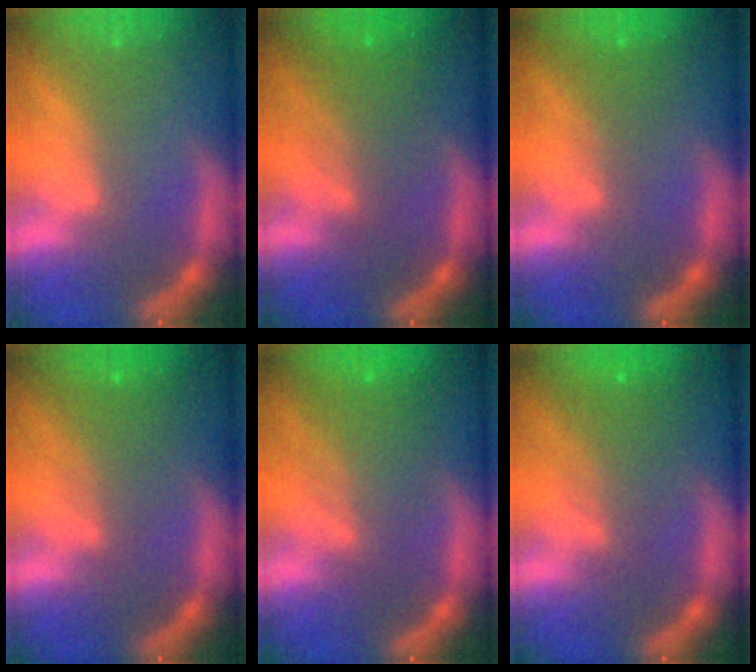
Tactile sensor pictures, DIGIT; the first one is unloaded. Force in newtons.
{"total": 4.6}
{"total": 2.0}
{"total": 3.6}
{"total": 5.5}
{"total": 4.1}